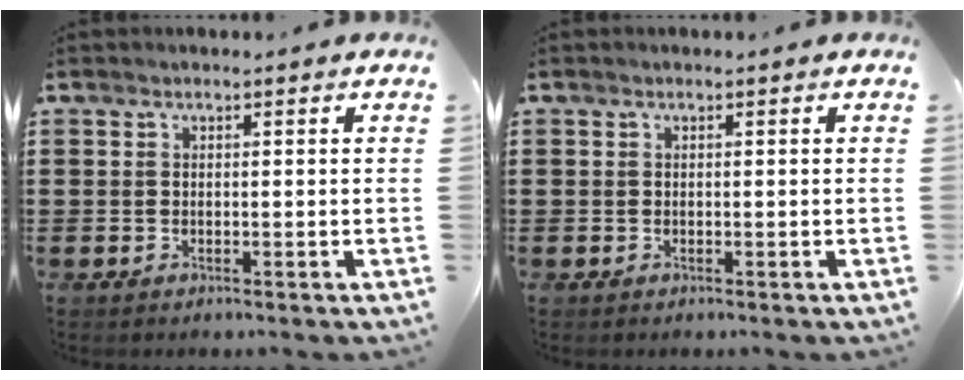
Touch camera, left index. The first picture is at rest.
{"total": 0.0}